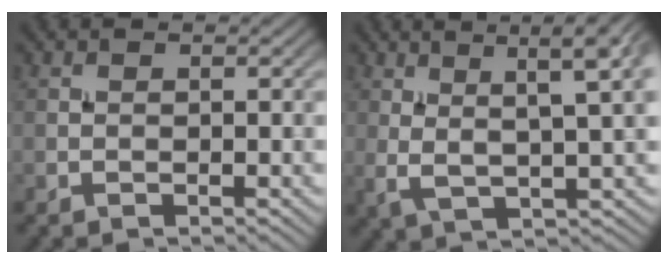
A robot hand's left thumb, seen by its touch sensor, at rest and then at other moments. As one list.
[{"total": 10.2, "force": [4.0, 2.5, 9.1], "torque": [-0.149, 0.019, 0.070]}]